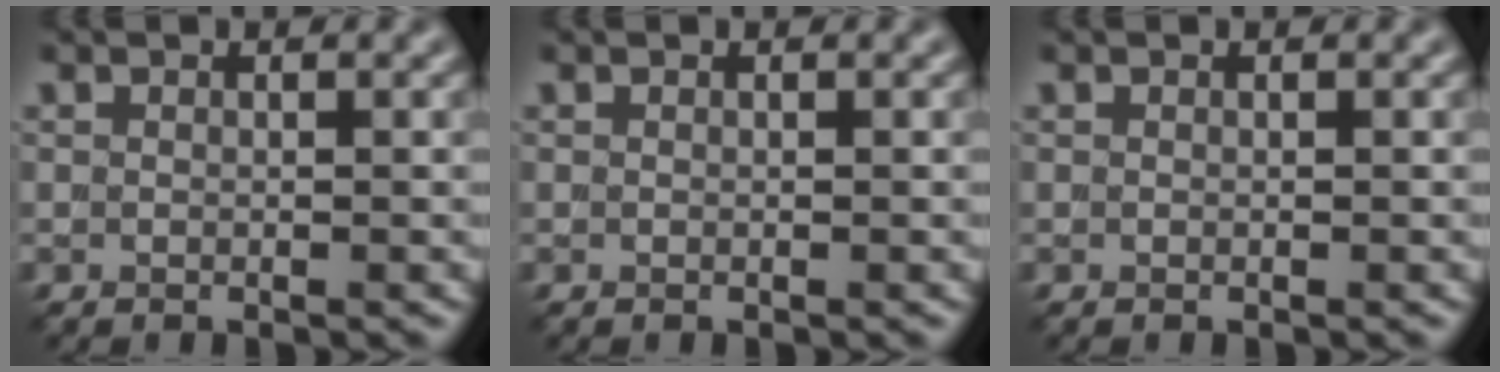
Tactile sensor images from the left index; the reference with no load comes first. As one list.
[{"total": 0.0}, {"total": 0.0}]